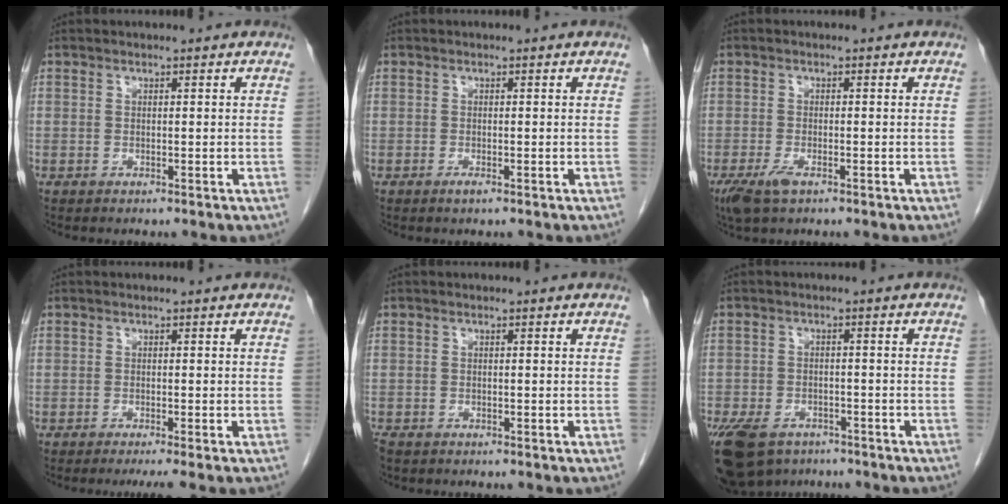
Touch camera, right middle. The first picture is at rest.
{"total": 0.8, "force": [-0.5, 0.1, 0.6], "torque": [-0.011, 0.000, -0.009]}
{"total": 3.6, "force": [-2.1, 1.2, 2.7], "torque": [-0.062, -0.007, -0.036]}
{"total": 2.9, "force": [-2.2, -0.3, 1.9], "torque": [-0.024, -0.007, -0.034]}
{"total": 1.9, "force": [-1.5, 1.0, 0.6], "torque": [-0.020, -0.005, -0.026]}
{"total": 13.3, "force": [-8.9, 8.0, 5.9], "torque": [-0.157, -0.019, -0.127]}